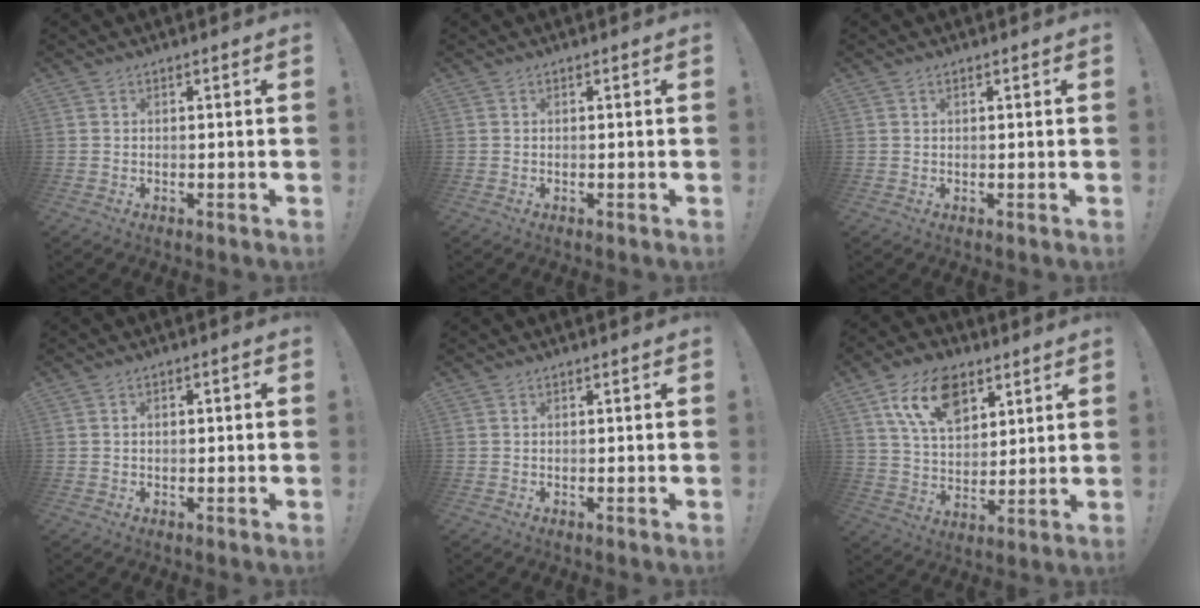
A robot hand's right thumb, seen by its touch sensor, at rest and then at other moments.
{"total": 0.0}
{"total": 0.7, "force": [0.5, 0.1, 0.4], "torque": [-0.008, 0.000, 0.011]}
{"total": 1.2, "force": [-0.3, 0.7, 1.0], "torque": [-0.011, 0.001, -0.007]}
{"total": 0.0}
{"total": 15.5, "force": [8.1, 9.5, 9.2], "torque": [-0.148, -0.028, 0.152]}